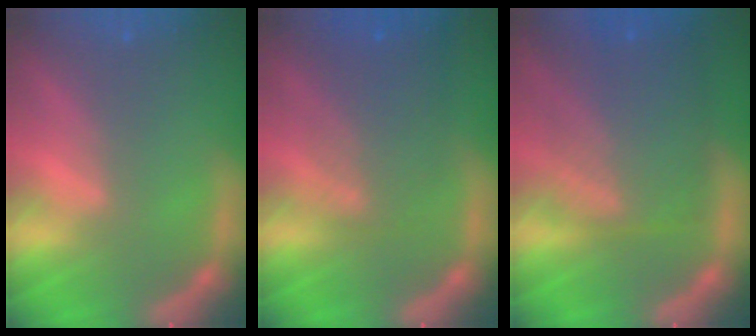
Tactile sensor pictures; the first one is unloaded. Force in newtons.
{"total": 5.6}
{"total": 8.6}